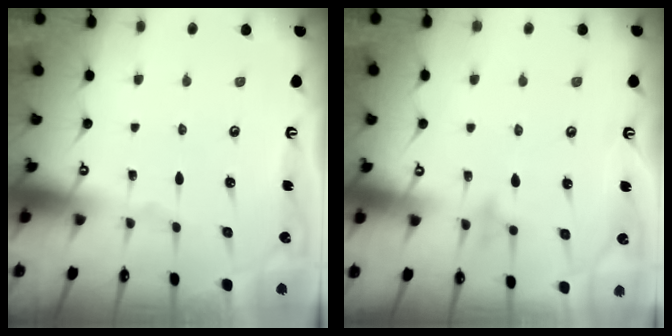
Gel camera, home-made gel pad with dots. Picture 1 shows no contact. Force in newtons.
{"total": 8.2, "press": 8.1, "slide": 1.5}